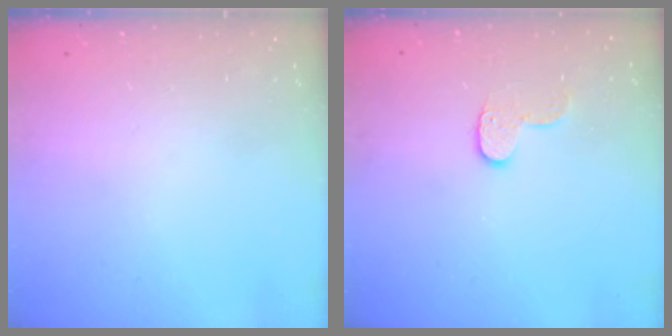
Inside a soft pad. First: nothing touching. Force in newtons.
{"total": 6.8, "press": 6.8, "slide": 0.2}